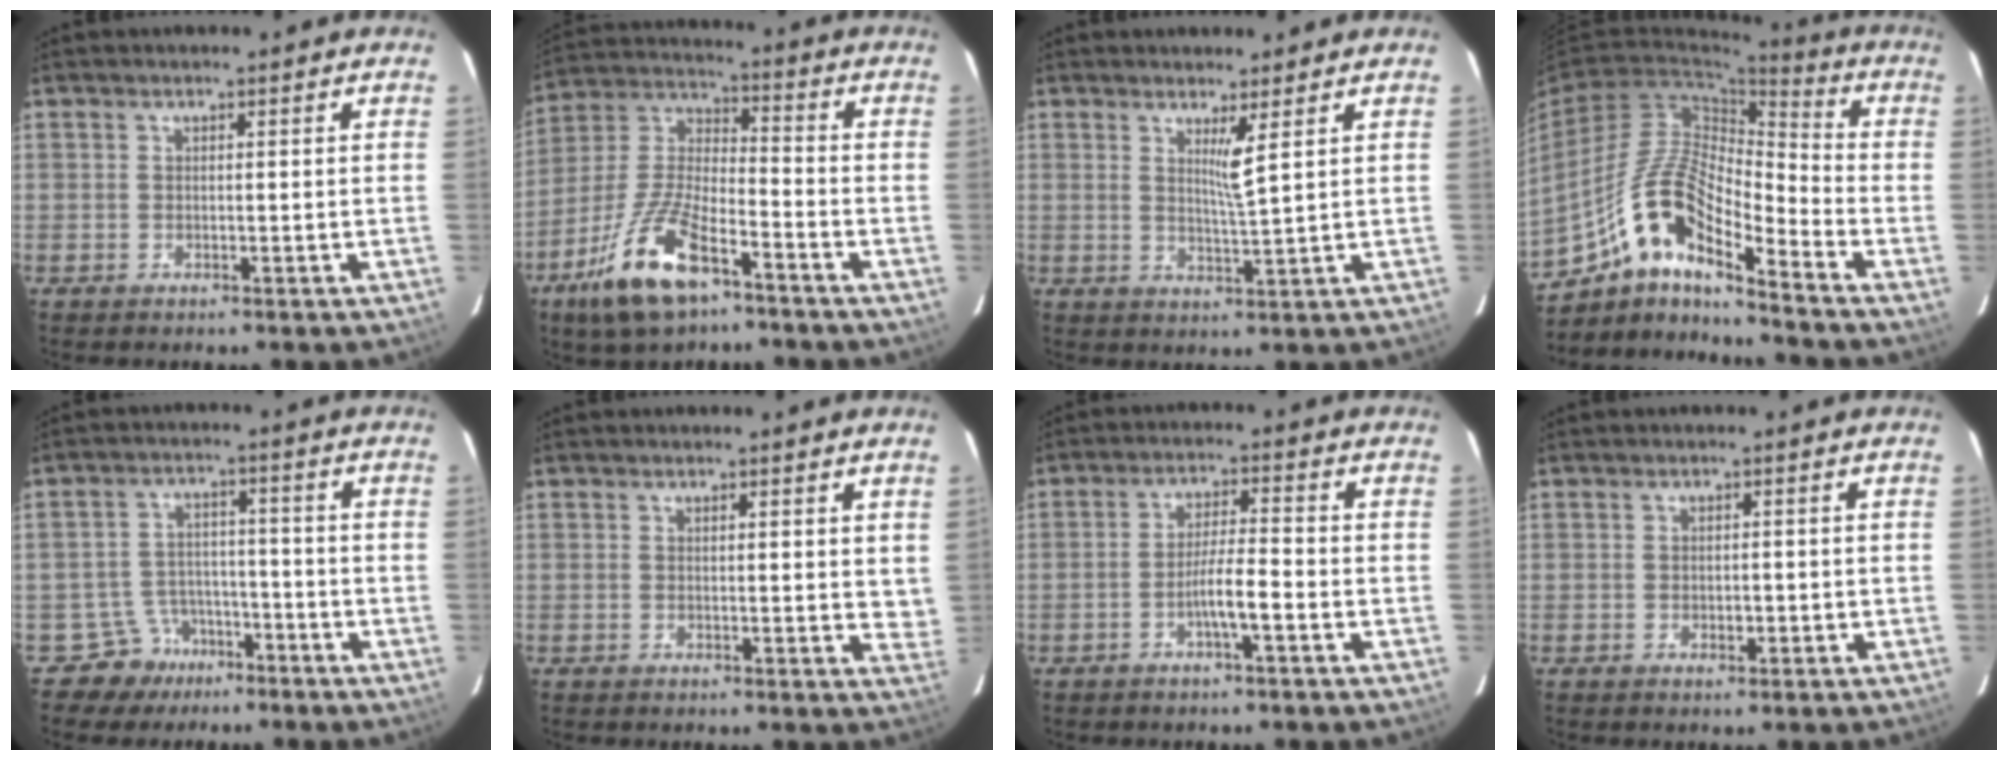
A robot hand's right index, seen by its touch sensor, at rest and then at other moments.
{"total": 14.6, "force": [-8.8, 4.4, 10.8], "torque": [-0.234, -0.014, -0.163]}
{"total": 3.2, "force": [1.6, -0.7, 2.6], "torque": [-0.050, -0.014, 0.033]}
{"total": 14.1, "force": [-9.6, 2.7, 10.0], "torque": [-0.197, 0.017, -0.173]}
{"total": 6.0, "force": [-3.8, 4.6, -0.5], "torque": [0.015, 0.015, -0.058]}
{"total": 3.3, "force": [2.2, 1.0, 2.2], "torque": [-0.021, -0.009, 0.022]}
{"total": 4.8, "force": [-1.9, 0.3, 4.4], "torque": [-0.084, 0.007, -0.034]}
{"total": 1.3, "force": [-0.2, 0.8, 1.0], "torque": [-0.015, 0.001, 0.002]}